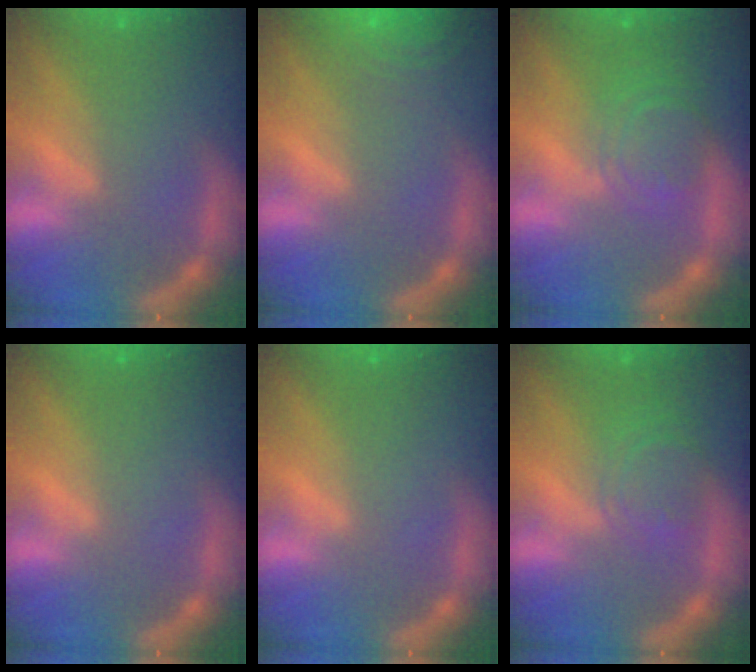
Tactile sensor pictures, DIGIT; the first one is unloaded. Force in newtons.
{"total": 8.0}
{"total": 5.0}
{"total": 0.0}
{"total": 0.0}
{"total": 4.0}